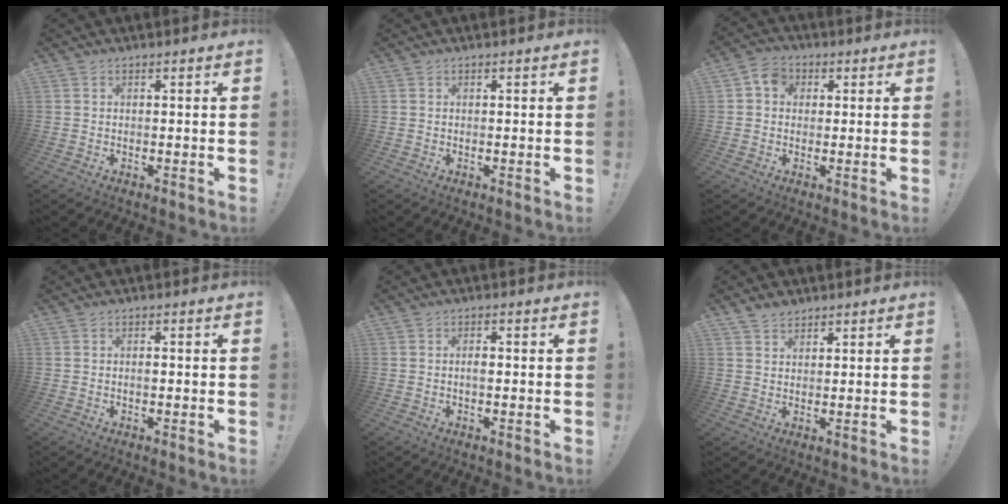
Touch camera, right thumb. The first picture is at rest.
{"total": 0.0}
{"total": 5.6, "force": [1.2, 4.7, 2.9], "torque": [-0.047, 0.010, 0.024]}
{"total": 0.7, "force": [-0.3, 0.3, 0.6], "torque": [-0.003, -0.002, -0.007]}
{"total": 1.5, "force": [-0.3, 0.6, 1.4], "torque": [-0.018, 0.000, -0.007]}
{"total": 3.3, "force": [2.7, 1.7, 0.8], "torque": [-0.012, -0.016, 0.051]}